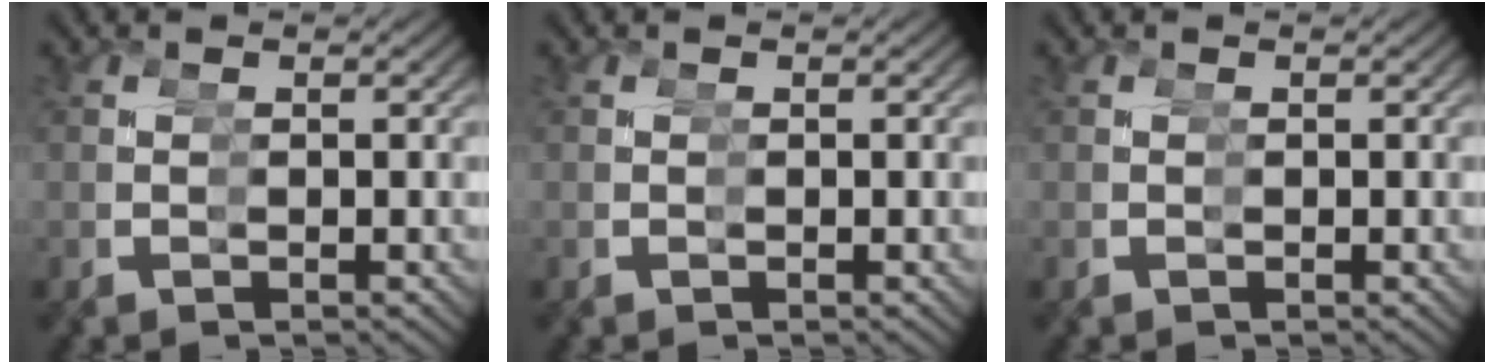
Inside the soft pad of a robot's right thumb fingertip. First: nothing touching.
{"total": 0.0}
{"total": 0.0}